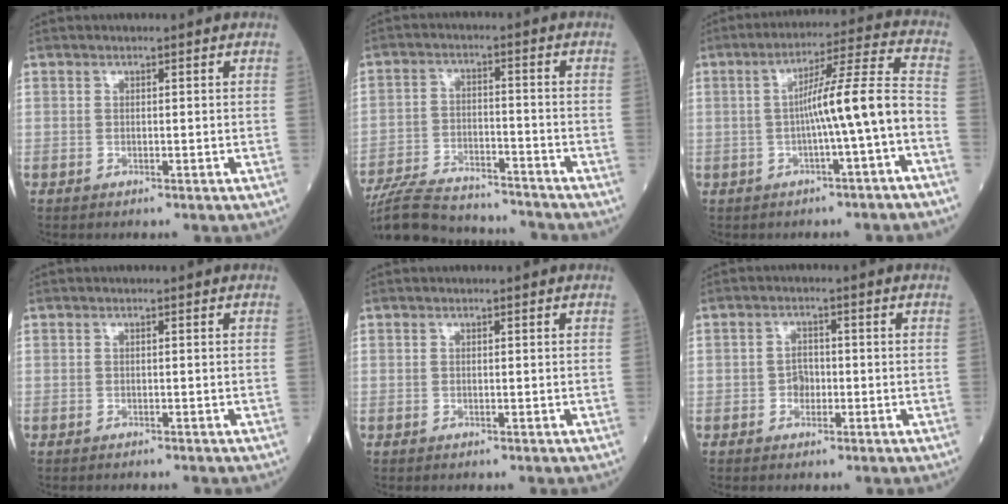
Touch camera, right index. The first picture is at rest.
{"total": 17.4, "force": [-16.2, 3.1, 5.7], "torque": [-0.125, -0.004, -0.252]}
{"total": 9.8, "force": [-2.1, -0.8, 9.5], "torque": [-0.151, 0.025, -0.033]}
{"total": 0.9, "force": [-0.8, 0.1, 0.3], "torque": [-0.005, -0.001, -0.012]}
{"total": 0.0}
{"total": 2.3, "force": [-0.6, 1.7, 1.4], "torque": [-0.018, 0.007, -0.012]}